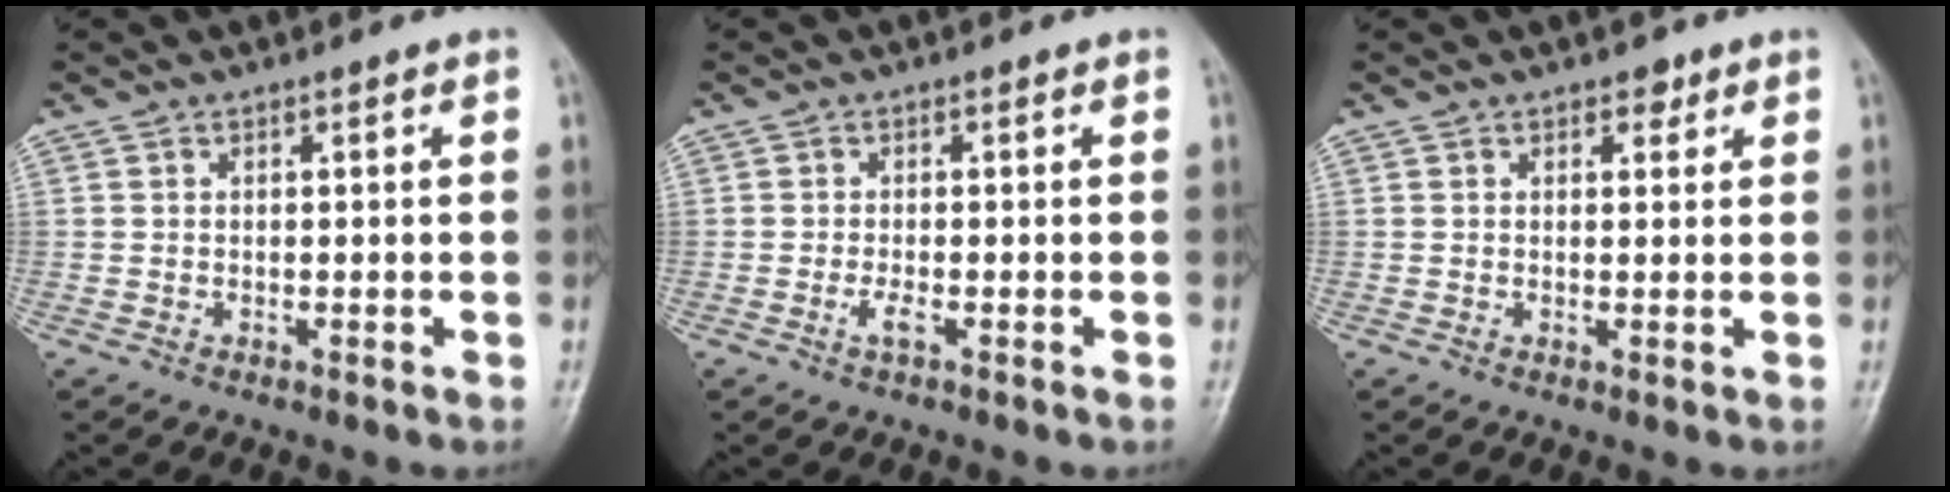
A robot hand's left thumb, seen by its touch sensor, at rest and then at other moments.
{"total": 1.8, "force": [-0.8, 0.5, 1.6], "torque": [-0.035, -0.001, -0.019]}
{"total": 2.1, "force": [1.3, 1.3, 1.0], "torque": [0.001, -0.005, 0.014]}